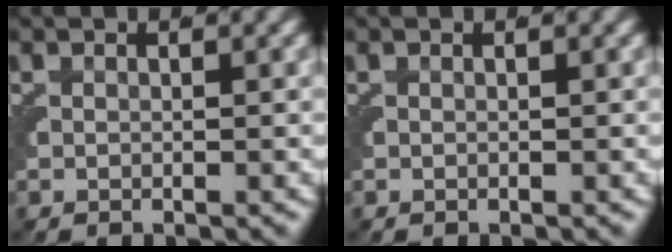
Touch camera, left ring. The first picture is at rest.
{"total": 0.0}